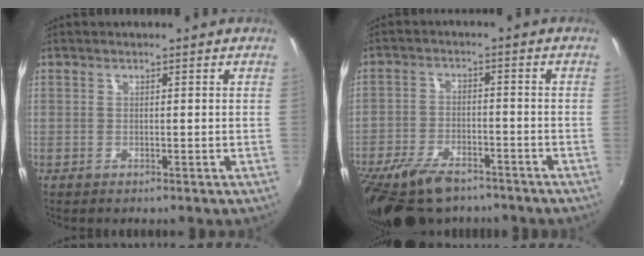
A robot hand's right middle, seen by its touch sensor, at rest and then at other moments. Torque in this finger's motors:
{"motor_torque": [1.07, -1.07, 0.27, 0.21]}